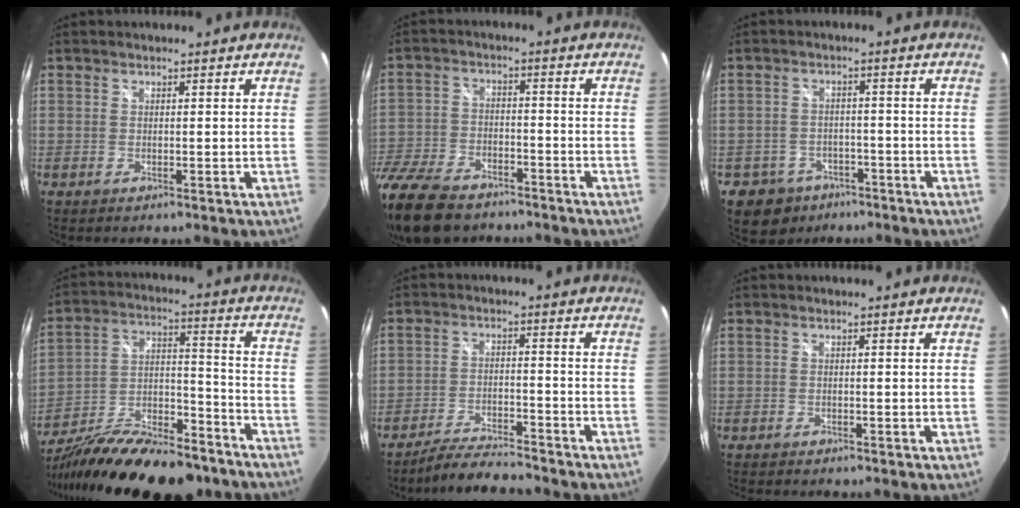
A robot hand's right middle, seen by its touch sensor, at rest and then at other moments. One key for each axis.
{"total": 18.7, "fx": -13.8, "fy": 9.0, "fz": 8.9, "tx": -0.230, "ty": -0.023, "tz": -0.246}
{"total": 7.8, "fx": -4.8, "fy": 5.9, "fz": 1.8, "tx": -0.056, "ty": 0.018, "tz": -0.062}
{"total": 27.1, "fx": -20.4, "fy": 8.6, "fz": 15.6, "tx": -0.292, "ty": -0.019, "tz": -0.314}
{"total": 8.1, "fx": -7.6, "fy": 0.7, "fz": 2.6, "tx": -0.070, "ty": 0.002, "tz": -0.128}
{"total": 3.3, "fx": -3.0, "fy": 0.5, "fz": 1.1, "tx": -0.026, "ty": -0.015, "tz": -0.049}